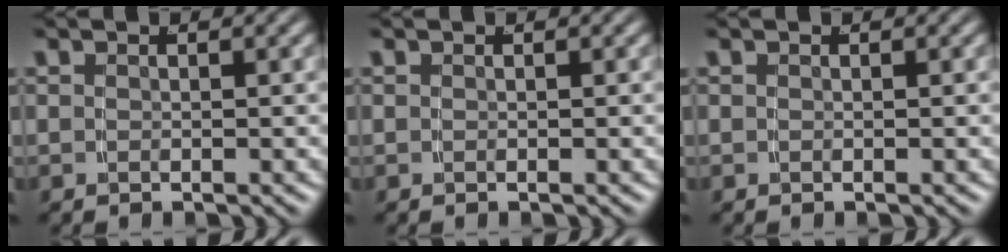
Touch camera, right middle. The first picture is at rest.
{"total": 0.0}
{"total": 0.0}